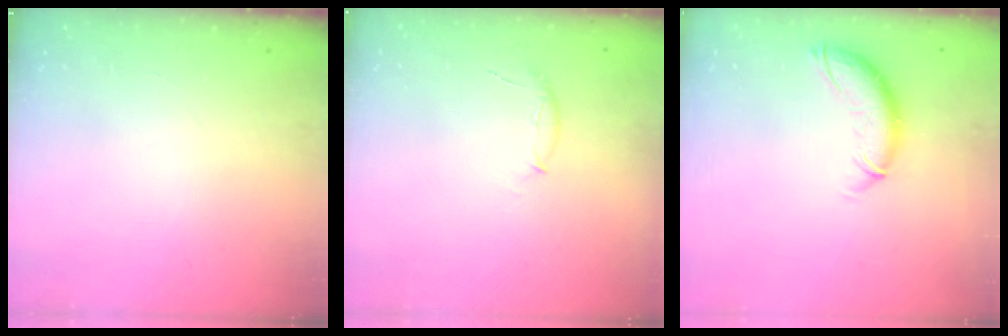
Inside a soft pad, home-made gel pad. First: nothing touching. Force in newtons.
{"total": 5.6, "press": 5.5, "slide": 0.9}
{"total": 10.8, "press": 10.6, "slide": 1.8}